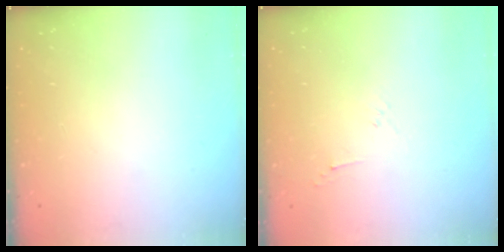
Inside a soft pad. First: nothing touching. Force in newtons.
{"total": 2.8, "press": 2.7, "slide": 0.6}